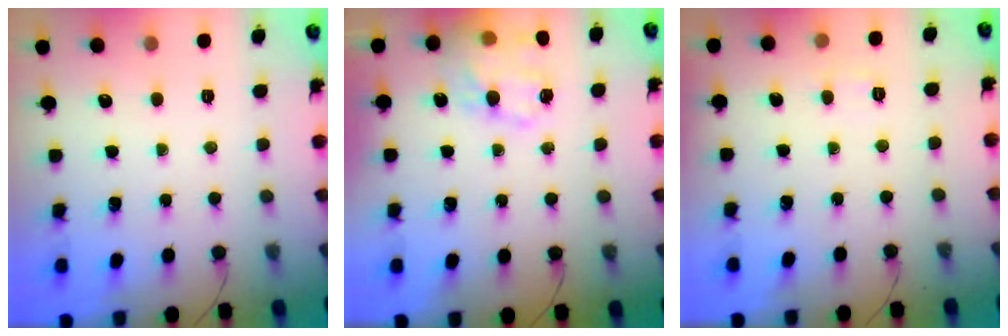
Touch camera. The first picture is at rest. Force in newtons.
{"total": 17.7, "press": 17.4, "slide": 3.3}
{"total": 4.1, "press": 4.0, "slide": 1.0}